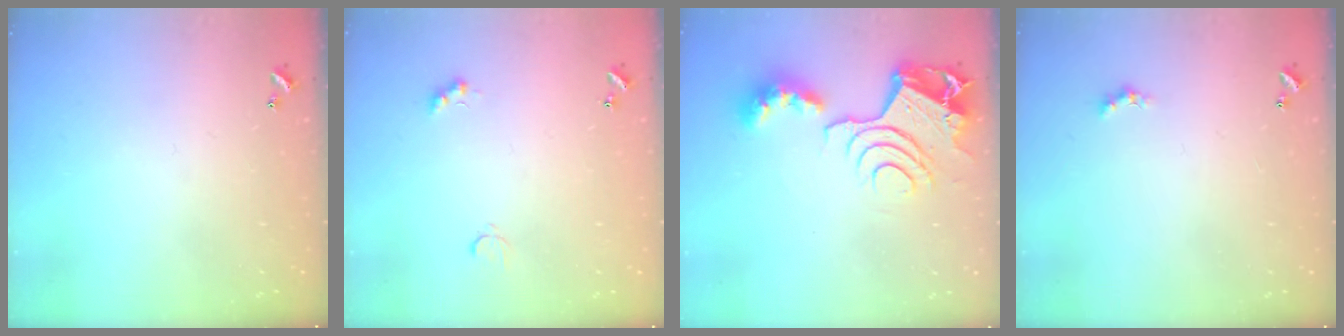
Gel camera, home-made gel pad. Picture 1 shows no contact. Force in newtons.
{"total": 1.7, "press": 1.5, "slide": 0.6}
{"total": 12.9, "press": 12.8, "slide": 1.6}
{"total": 0.0}